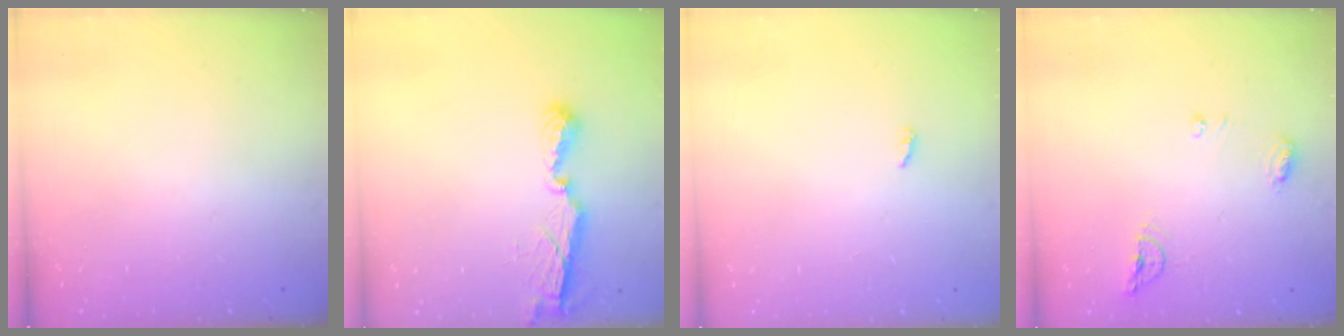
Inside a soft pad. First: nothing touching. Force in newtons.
{"total": 7.5, "press": 7.5, "slide": 0.5}
{"total": 2.3, "press": 2.3, "slide": 0.2}
{"total": 7.4, "press": 7.4, "slide": 0.5}